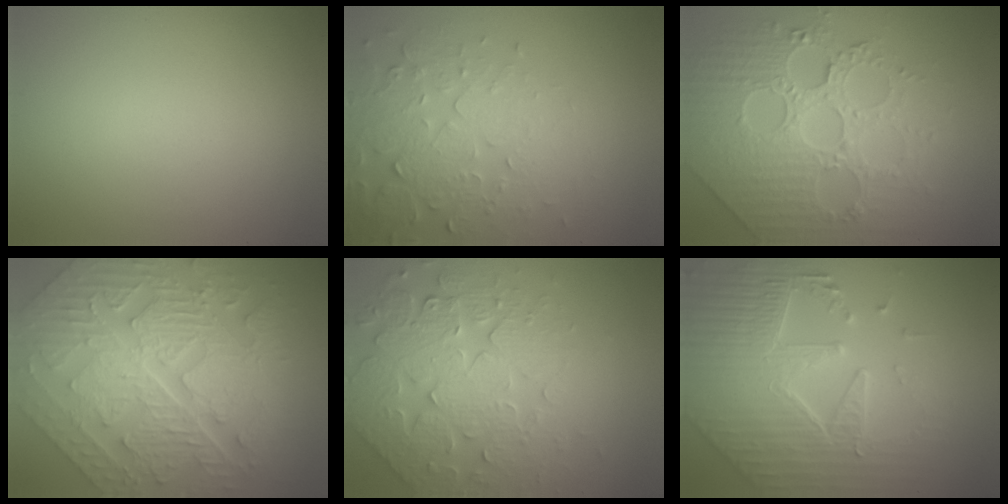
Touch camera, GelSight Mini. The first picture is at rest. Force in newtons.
{"total": 5.3, "press": 3.9, "slide": 3.6}
{"total": 7.7, "press": 6.1, "slide": 4.6}
{"total": 11.4, "press": 7.9, "slide": 8.3}
{"total": 7.2, "press": 5.8, "slide": 4.2}
{"total": 7.8, "press": 5.9, "slide": 5.1}